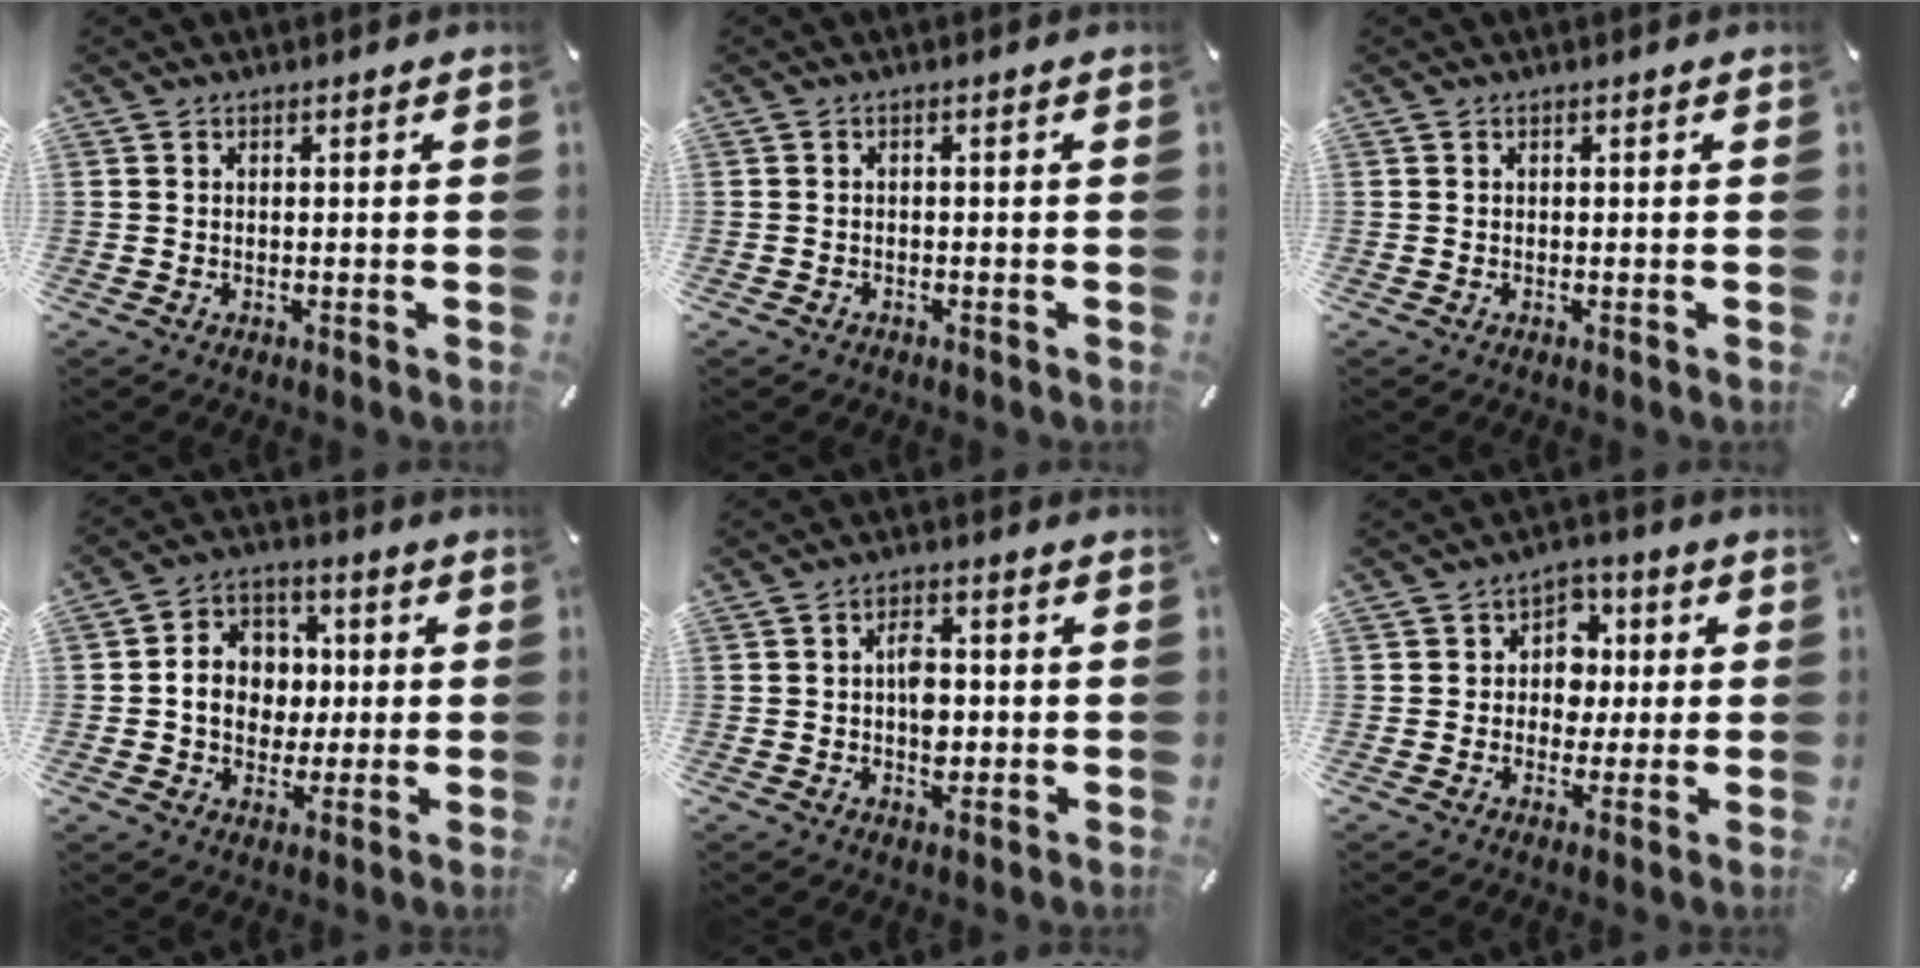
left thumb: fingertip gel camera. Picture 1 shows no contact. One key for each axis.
{"total": 1.0, "fx": -0.7, "fy": 0.7, "fz": 0.2, "tx": -0.004, "ty": 0.004, "tz": -0.017}
{"total": 0.0}
{"total": 10.1, "fx": -0.3, "fy": 8.9, "fz": 4.8, "tx": -0.087, "ty": 0.019, "tz": 0.000}
{"total": 5.9, "fx": -0.3, "fy": 3.9, "fz": 4.4, "tx": -0.058, "ty": 0.001, "tz": -0.008}
{"total": 7.7, "fx": -0.1, "fy": 7.0, "fz": 3.2, "tx": -0.045, "ty": 0.013, "tz": -0.005}